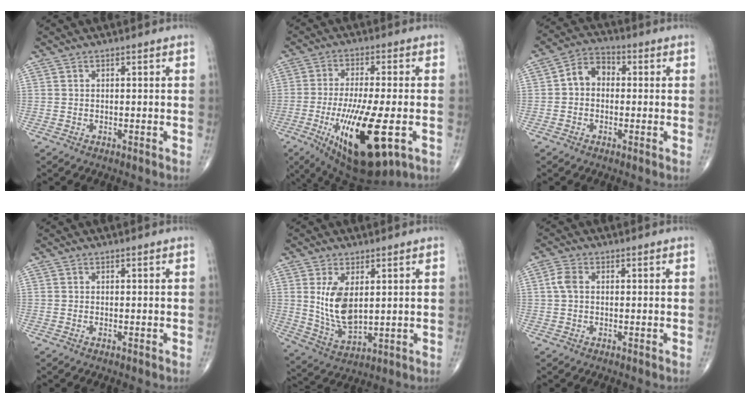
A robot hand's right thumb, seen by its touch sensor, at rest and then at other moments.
{"total": 18.9, "force": [-5.8, 5.9, 17.0], "torque": [-0.316, -0.019, -0.081]}
{"total": 6.1, "force": [0.0, 4.7, 3.8], "torque": [-0.044, 0.024, -0.014]}
{"total": 0.0}
{"total": 9.7, "force": [2.0, 5.0, 8.0], "torque": [-0.144, -0.022, 0.054]}
{"total": 3.0, "force": [0.2, 1.9, 2.2], "torque": [-0.053, 0.008, 0.000]}